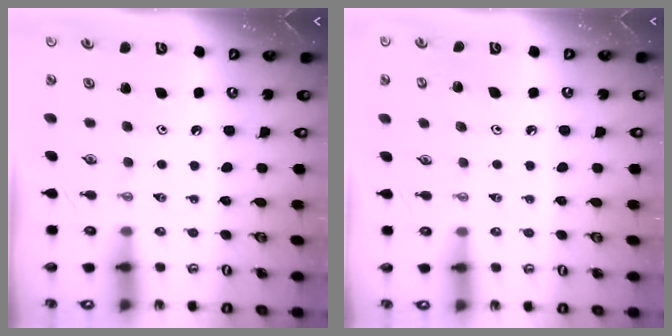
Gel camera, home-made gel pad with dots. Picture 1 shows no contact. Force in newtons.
{"total": 3.4, "press": 3.4, "slide": 0.3}